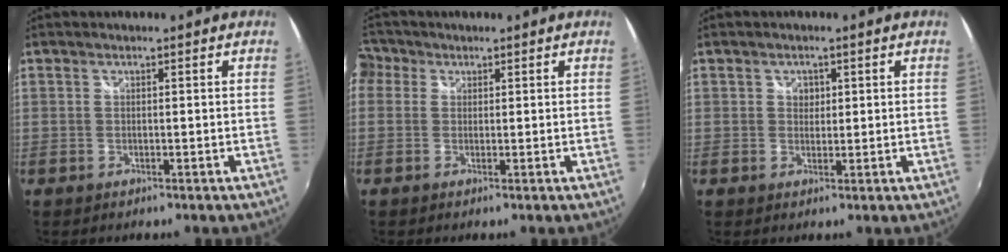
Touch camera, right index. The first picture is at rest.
{"total": 6.2, "force": [0.5, 5.8, 2.3], "torque": [-0.064, 0.016, -0.007]}
{"total": 1.9, "force": [0.5, 1.7, 0.6], "torque": [-0.005, 0.005, 0.007]}